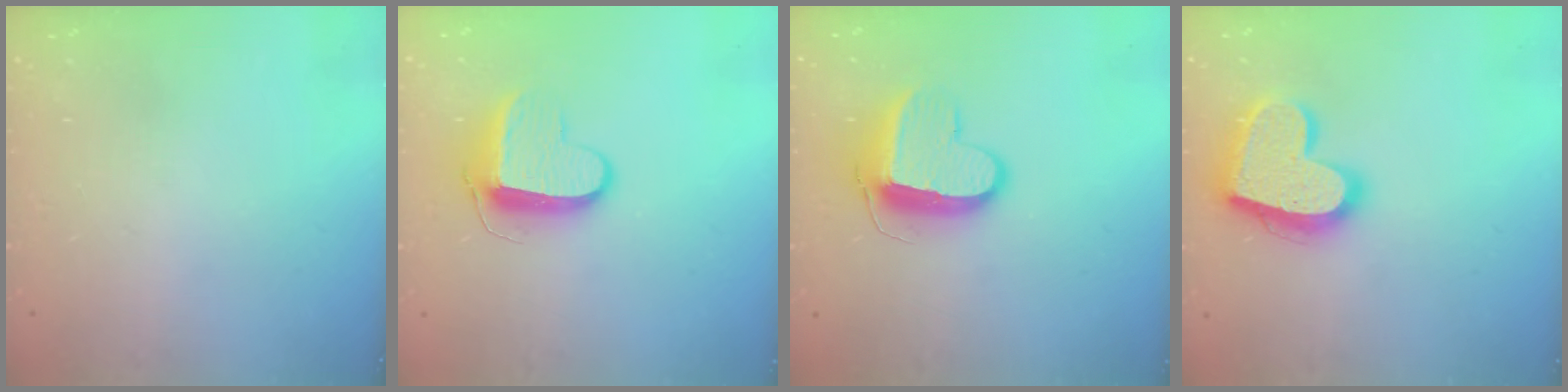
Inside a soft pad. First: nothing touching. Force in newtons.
{"total": 10.1, "press": 10.1, "slide": 0.5}
{"total": 11.3, "press": 11.3, "slide": 1.1}
{"total": 20.3, "press": 20.3, "slide": 1.5}